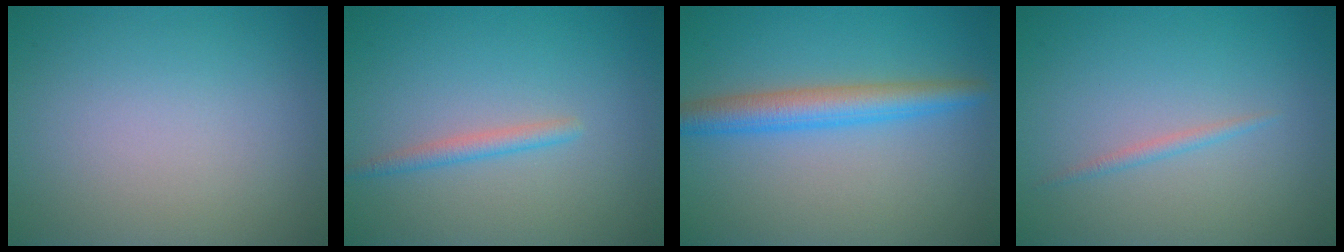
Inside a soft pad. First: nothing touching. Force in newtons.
{"total": 1.5, "press": 1.5, "slide": 0.1}
{"total": 4.0, "press": 4.0, "slide": 0.1}
{"total": 0.8, "press": 0.8, "slide": 0.0}